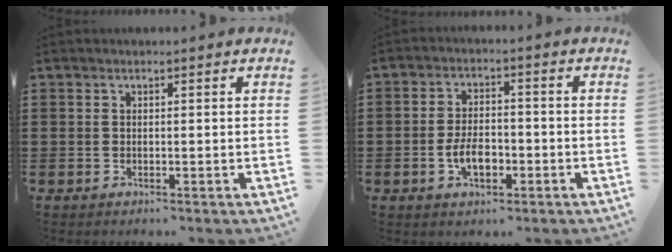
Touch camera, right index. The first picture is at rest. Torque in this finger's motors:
{"motor_torque": [1.08, 1.06, 0.44, 0.09]}